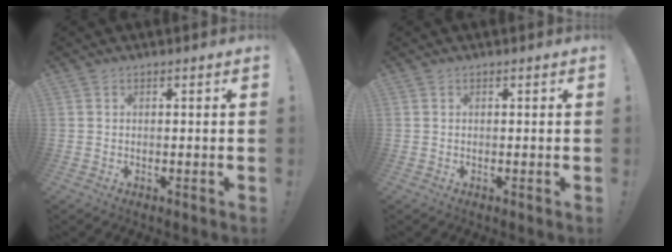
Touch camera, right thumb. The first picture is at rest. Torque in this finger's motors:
{"motor_torque": [-0.02, 0.01, -0.01, 0.01, 0.01]}